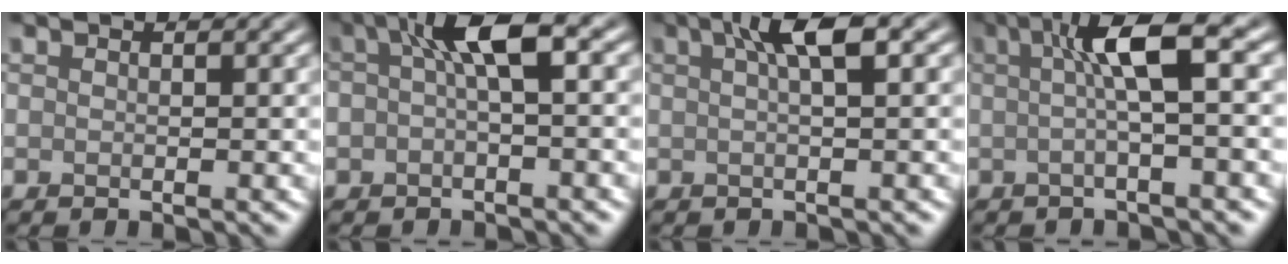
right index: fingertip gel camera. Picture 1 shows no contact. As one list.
[{"total": 4.4, "force": [0.3, 1.4, 4.1], "torque": [-0.065, 0.020, -0.005]}, {"total": 3.7, "force": [1.3, 0.7, 3.4], "torque": [-0.050, 0.013, 0.017]}, {"total": 5.4, "force": [0.8, 0.9, 5.3], "torque": [-0.086, 0.017, 0.008]}]